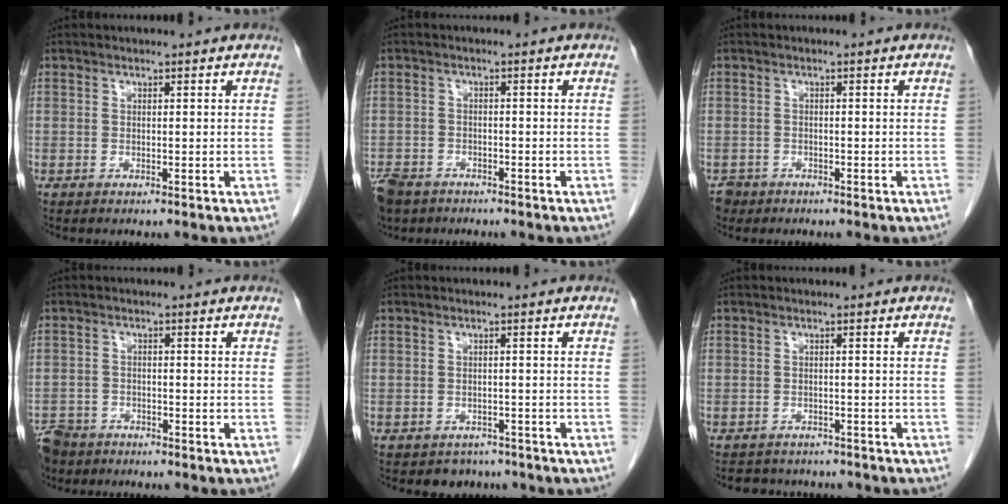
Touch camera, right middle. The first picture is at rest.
{"total": 8.5, "force": [-6.0, 5.2, 3.1], "torque": [-0.080, -0.008, -0.103]}
{"total": 2.1, "force": [-1.6, 1.4, -0.1], "torque": [-0.005, 0.004, -0.028]}
{"total": 8.2, "force": [-6.3, 4.8, 2.1], "torque": [-0.060, -0.006, -0.111]}
{"total": 2.9, "force": [-2.3, 1.7, -0.2], "torque": [-0.003, 0.003, -0.032]}
{"total": 6.4, "force": [-5.8, 2.4, 1.0], "torque": [-0.016, 0.002, -0.071]}